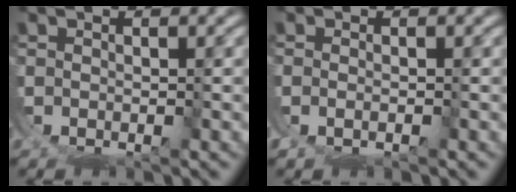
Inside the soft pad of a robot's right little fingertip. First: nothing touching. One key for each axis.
{"total": 1.0, "fx": -0.2, "fy": 0.7, "fz": 0.7, "tx": -0.020, "ty": -0.007, "tz": 0.000}